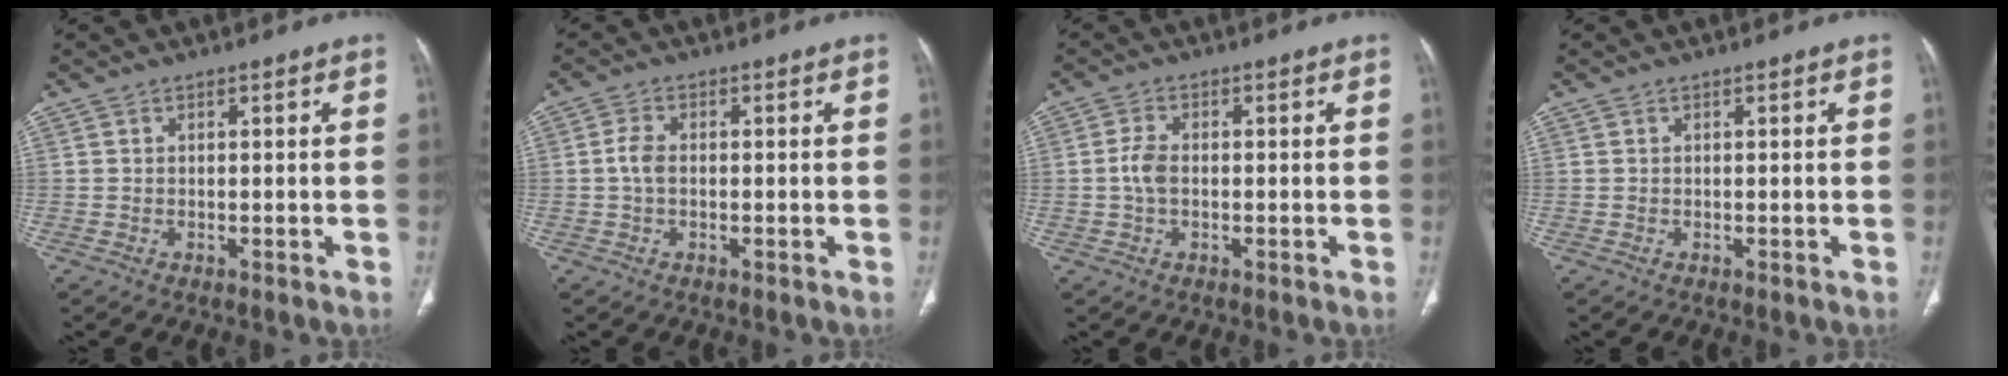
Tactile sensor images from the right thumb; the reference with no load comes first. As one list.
[{"total": 3.0, "force": [-0.2, 1.8, 2.4], "torque": [-0.053, 0.005, -0.007]}, {"total": 3.3, "force": [-0.3, 2.0, 2.6], "torque": [-0.058, 0.006, -0.011]}, {"total": 0.0}]